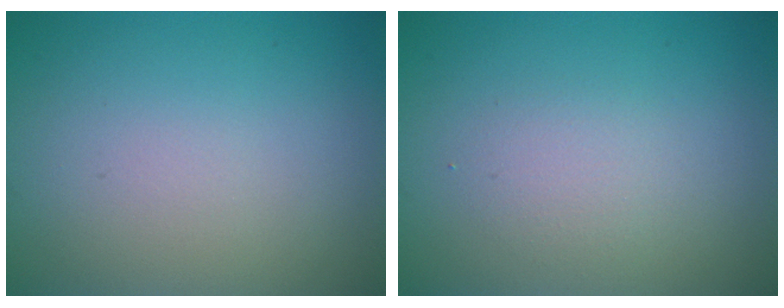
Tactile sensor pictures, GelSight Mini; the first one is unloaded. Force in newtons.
{"total": 1.6, "press": 1.6, "slide": 0.1}